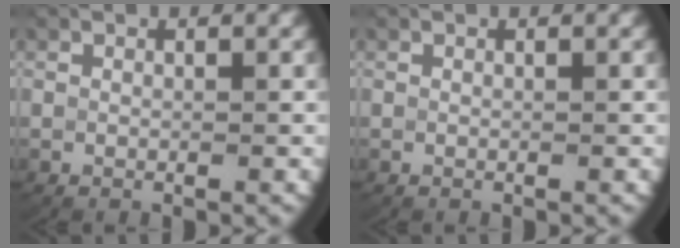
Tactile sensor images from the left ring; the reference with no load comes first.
{"total": 0.0}